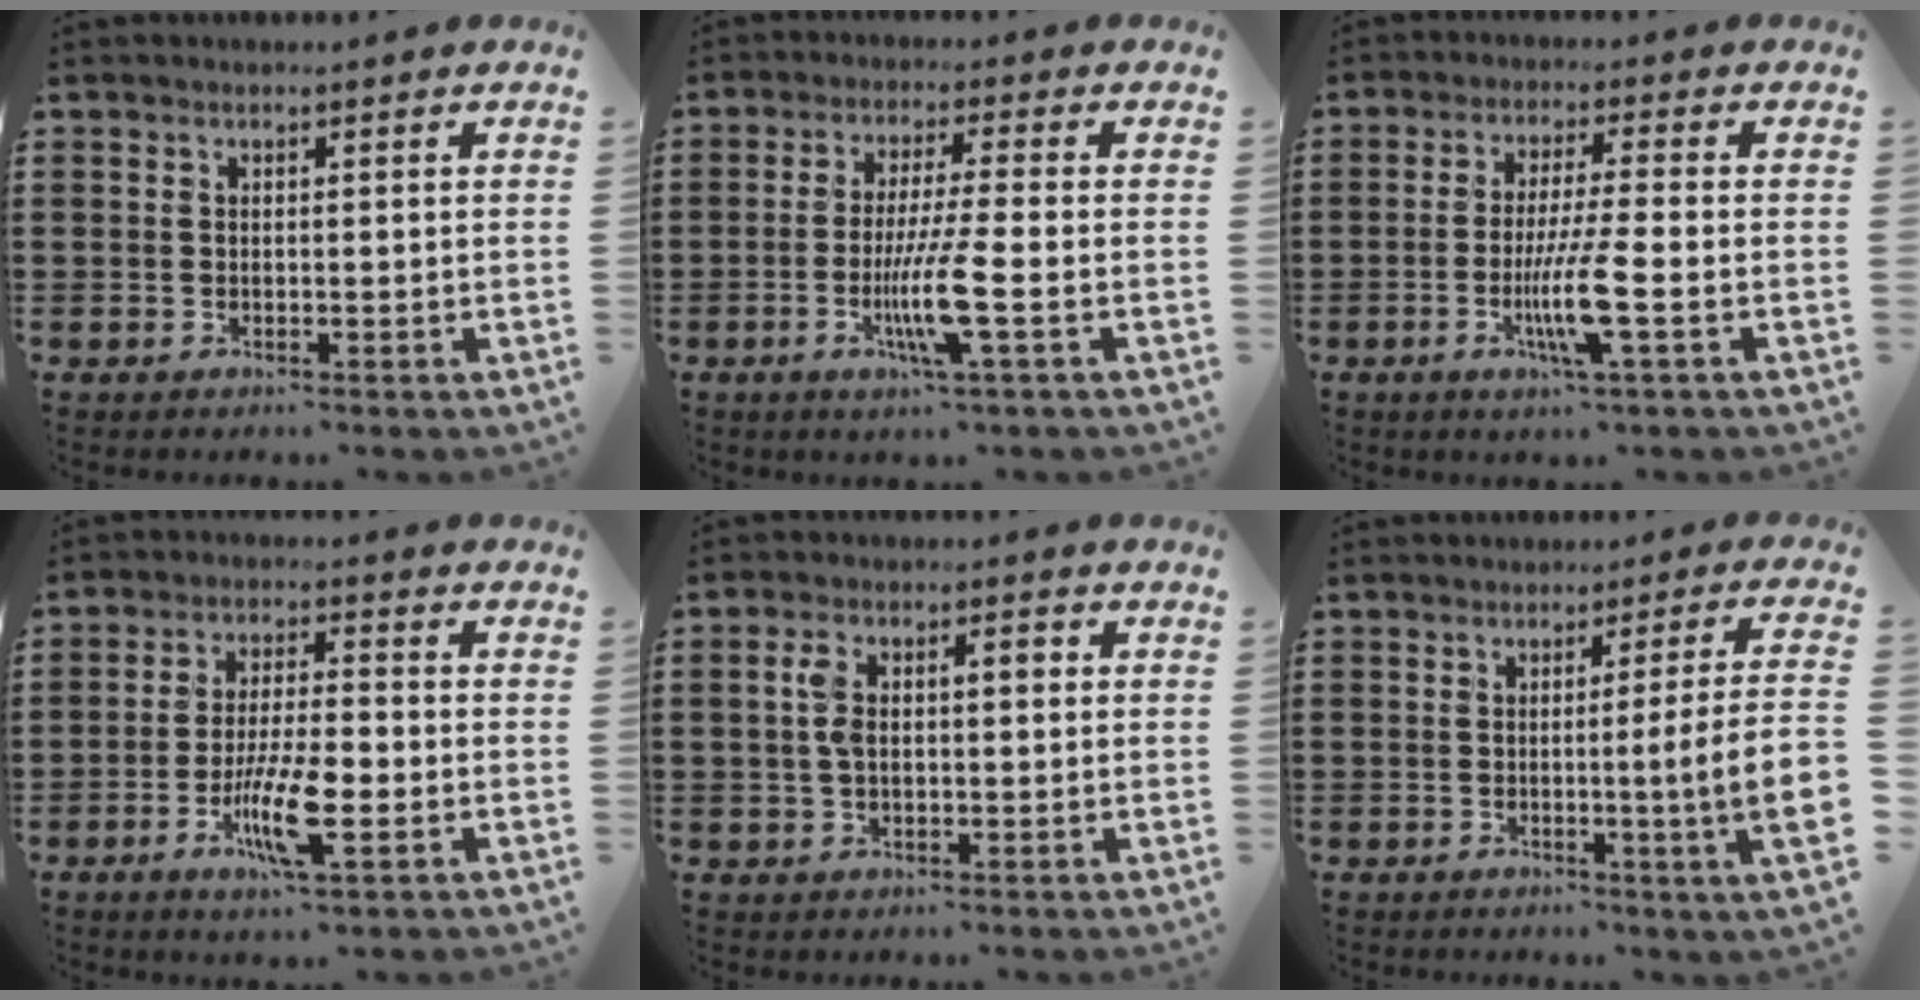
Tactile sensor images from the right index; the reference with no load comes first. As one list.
[{"total": 8.6, "force": [-2.6, 0.2, 8.2], "torque": [-0.163, -0.022, -0.051]}, {"total": 8.3, "force": [-2.5, 0.4, 7.9], "torque": [-0.157, -0.020, -0.050]}, {"total": 9.1, "force": [-3.3, 2.1, 8.2], "torque": [-0.164, -0.011, -0.061]}, {"total": 4.5, "force": [0.4, 2.1, 4.0], "torque": [-0.086, 0.007, 0.002]}, {"total": 8.6, "force": [-1.0, -0.7, 8.5], "torque": [-0.137, -0.017, -0.021]}]